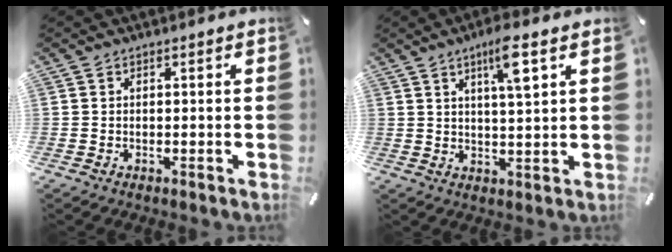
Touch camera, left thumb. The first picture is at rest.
{"total": 7.3, "force": [3.4, 1.0, 6.4], "torque": [-0.108, -0.008, 0.050]}